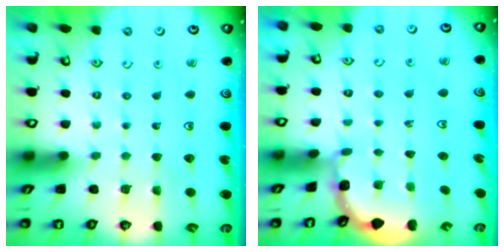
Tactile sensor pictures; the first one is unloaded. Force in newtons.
{"total": 1.6, "press": 1.6, "slide": 0.2}